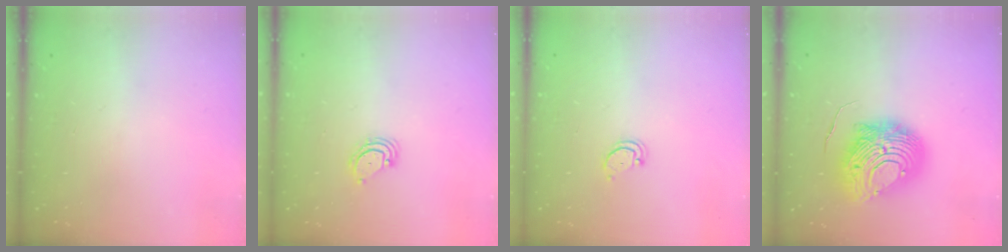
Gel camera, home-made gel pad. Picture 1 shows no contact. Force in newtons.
{"total": 3.8, "press": 3.8, "slide": 0.3}
{"total": 2.2, "press": 2.2, "slide": 0.4}
{"total": 15.3, "press": 15.2, "slide": 1.6}